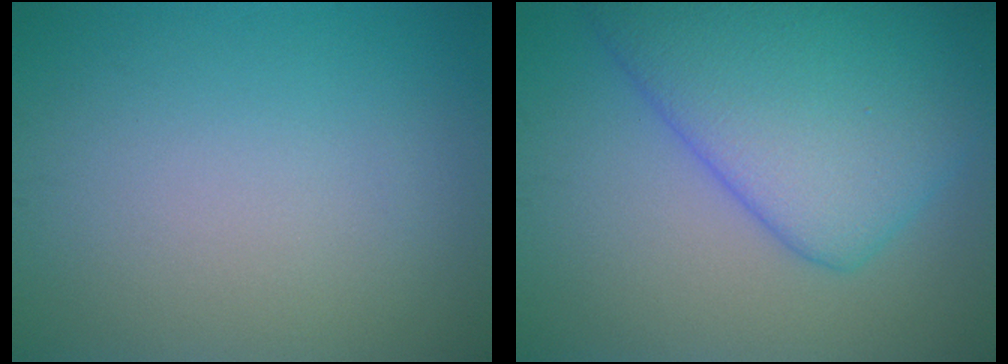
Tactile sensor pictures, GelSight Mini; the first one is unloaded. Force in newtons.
{"total": 9.8, "press": 9.8, "slide": 0.2}